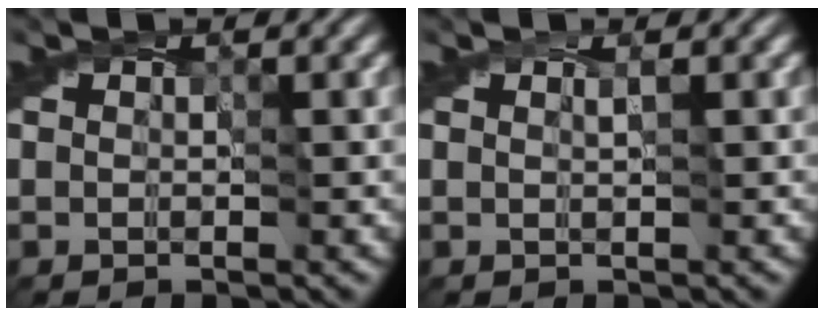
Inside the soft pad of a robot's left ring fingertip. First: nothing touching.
{"total": 0.5, "force": [0.2, -0.2, 0.4], "torque": [-0.008, 0.002, 0.003]}